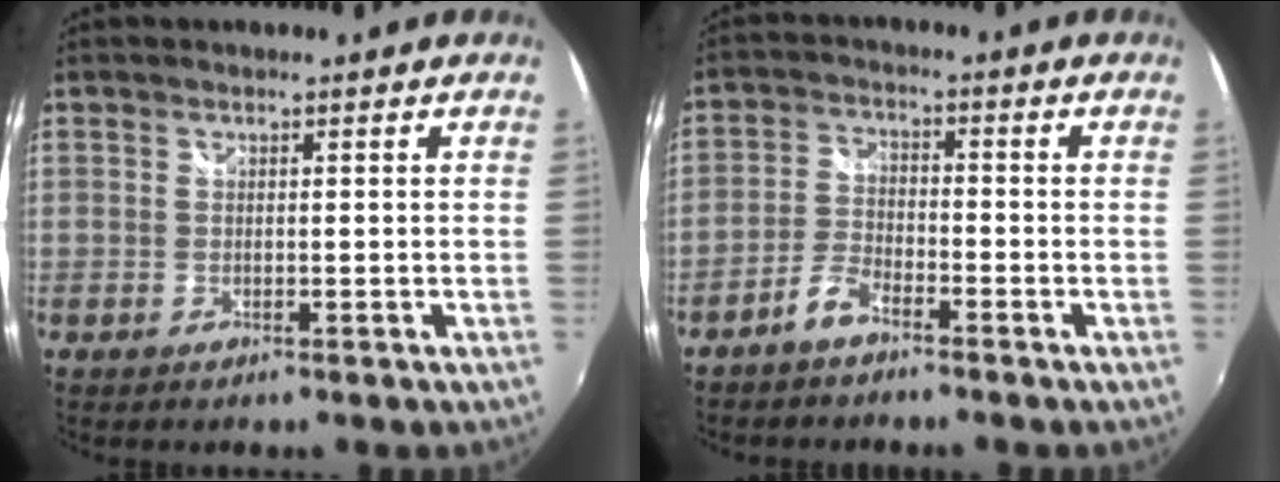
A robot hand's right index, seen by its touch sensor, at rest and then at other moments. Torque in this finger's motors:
{"motor_torque": [0.23, -0.26, 0.03, 0.01]}